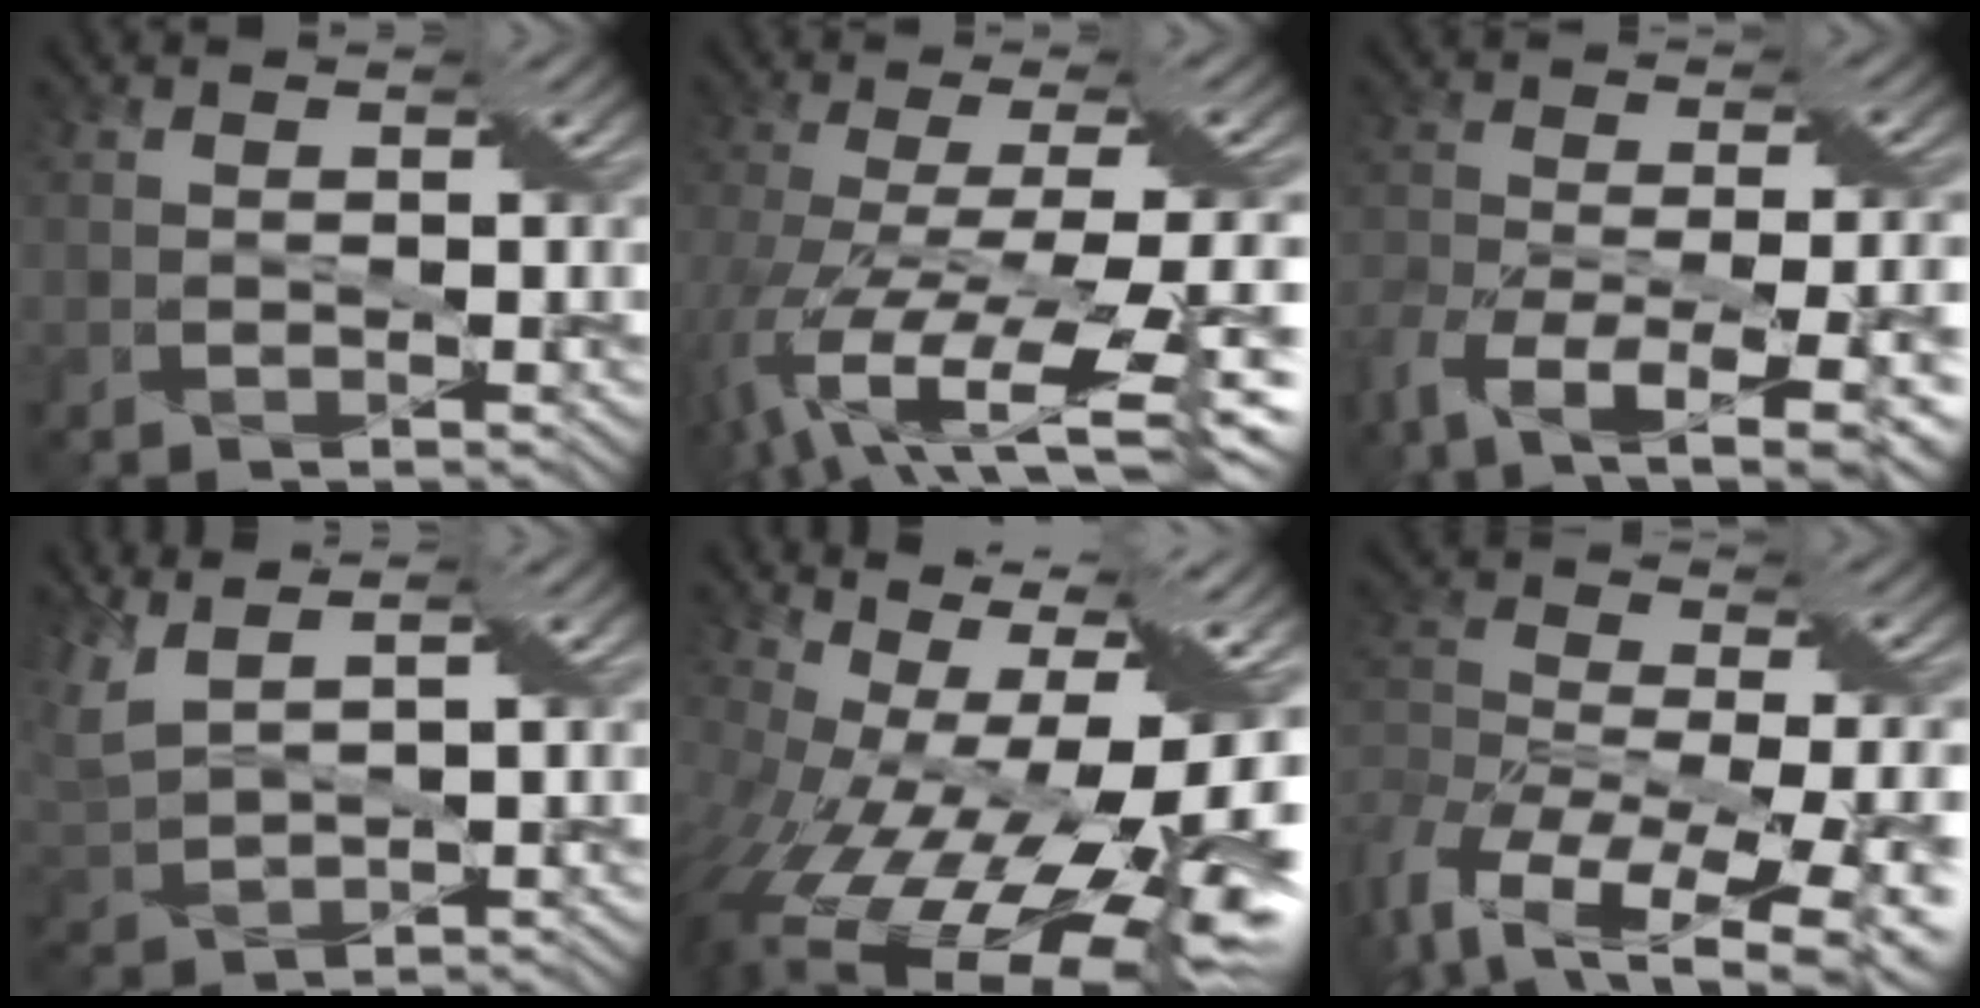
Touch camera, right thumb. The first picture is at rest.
{"total": 13.8, "force": [-5.8, 3.9, 11.8], "torque": [-0.242, -0.004, -0.098]}
{"total": 11.7, "force": [-6.6, 4.5, 8.5], "torque": [-0.176, -0.012, -0.114]}
{"total": 6.1, "force": [3.4, 1.9, 4.6], "torque": [-0.131, 0.009, 0.071]}
{"total": 20.1, "force": [-3.0, 9.9, 17.2], "torque": [-0.251, -0.033, -0.029]}
{"total": 15.3, "force": [-7.4, 8.3, 10.5], "torque": [-0.246, -0.003, -0.080]}